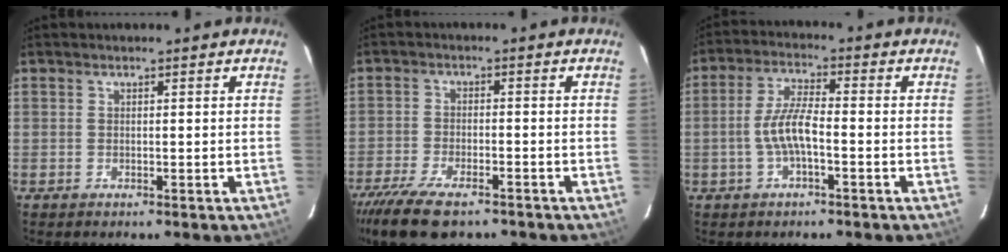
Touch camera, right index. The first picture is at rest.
{"total": 12.0, "force": [-9.1, 4.1, 6.6], "torque": [-0.158, -0.032, -0.163]}
{"total": 6.5, "force": [-1.9, 1.5, 6.1], "torque": [-0.126, 0.007, -0.035]}